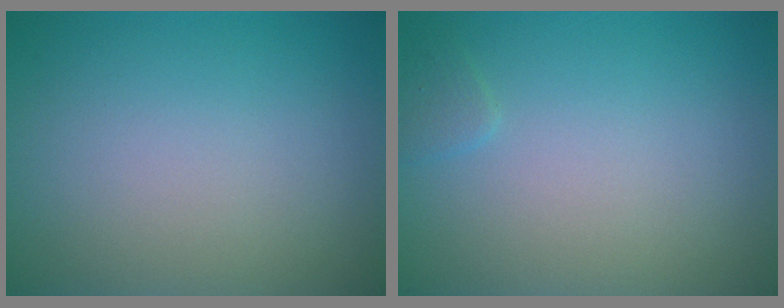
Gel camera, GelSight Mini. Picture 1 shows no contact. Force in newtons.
{"total": 0.8, "press": 0.7, "slide": 0.2}